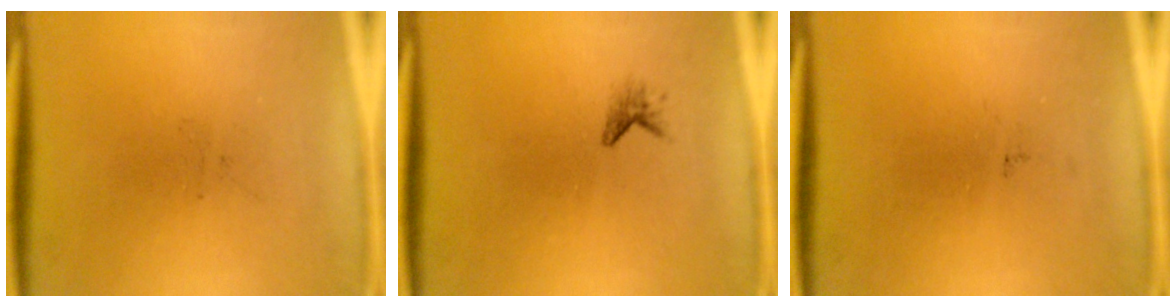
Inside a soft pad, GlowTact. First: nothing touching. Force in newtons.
{"total": 1.0}
{"total": 0.0}